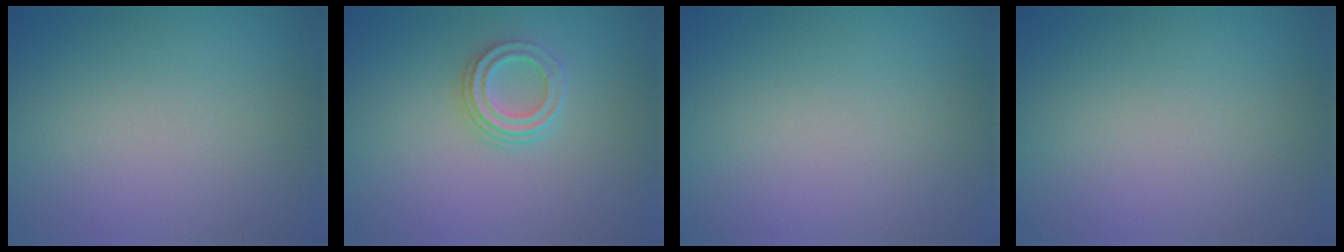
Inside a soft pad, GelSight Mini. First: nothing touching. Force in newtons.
{"total": 2.5, "press": 2.1, "slide": 1.4}
{"total": 0.0}
{"total": 0.0}